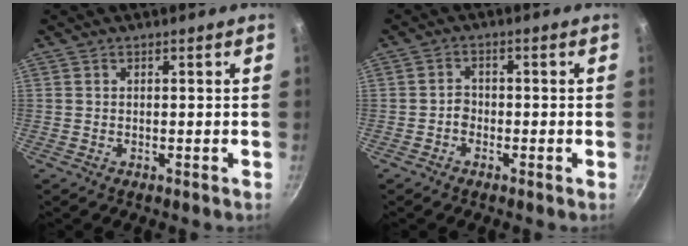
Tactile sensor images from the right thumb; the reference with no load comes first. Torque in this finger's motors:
{"motor_torque": [2.75, 2.26, -0.15, -0.16, 0.00]}